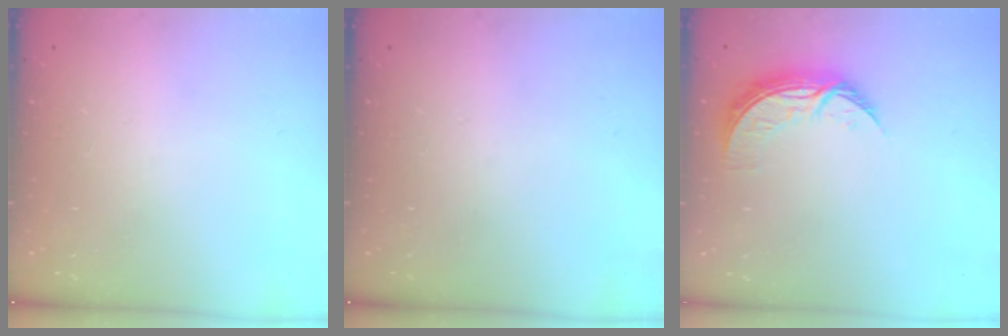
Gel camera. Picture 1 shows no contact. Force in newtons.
{"total": 0.0}
{"total": 8.5, "press": 8.5, "slide": 0.3}